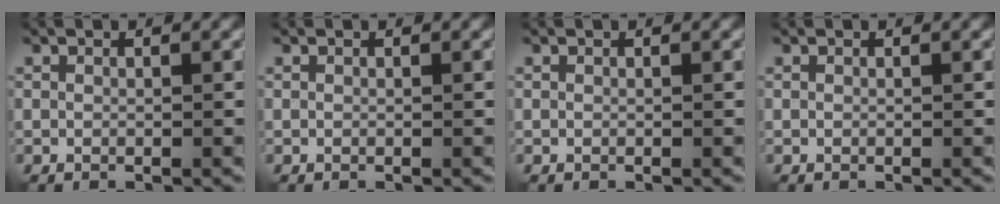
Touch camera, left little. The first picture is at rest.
{"total": 0.0}
{"total": 0.0}
{"total": 0.0}